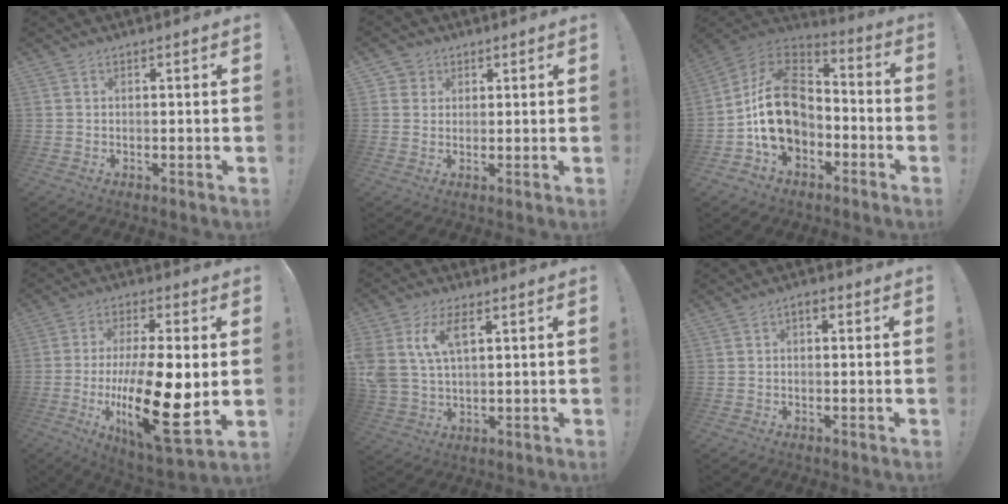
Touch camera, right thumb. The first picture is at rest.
{"total": 3.4, "force": [1.6, 3.0, 0.4], "torque": [-0.004, -0.004, 0.029]}
{"total": 19.3, "force": [-2.0, 14.5, 12.6], "torque": [-0.212, 0.018, -0.023]}
{"total": 22.4, "force": [-3.3, 7.9, 20.7], "torque": [-0.380, -0.006, -0.047]}
{"total": 9.9, "force": [4.3, 5.7, 6.8], "torque": [-0.150, -0.006, 0.079]}
{"total": 1.7, "force": [-0.3, 1.0, 1.2], "torque": [-0.025, 0.007, -0.006]}